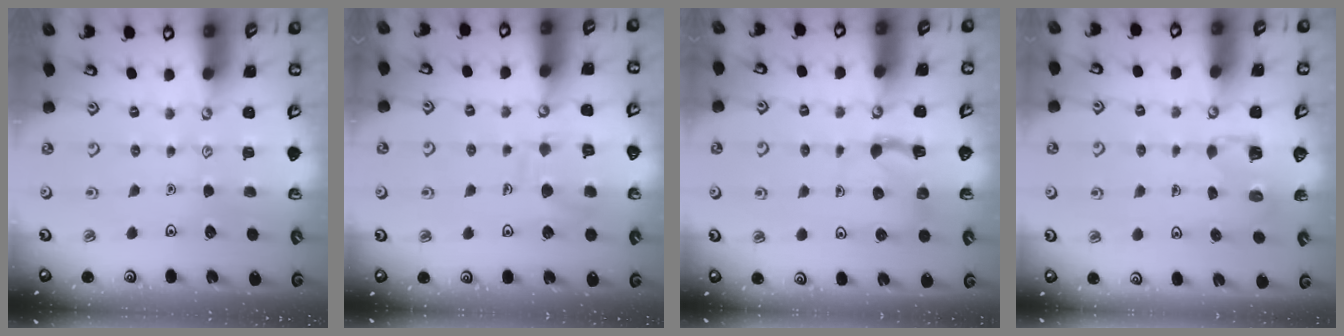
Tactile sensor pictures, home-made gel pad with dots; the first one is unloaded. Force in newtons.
{"total": 9.9, "press": 9.9, "slide": 0.7}
{"total": 5.1, "press": 5.0, "slide": 0.9}
{"total": 2.9, "press": 2.9, "slide": 0.2}